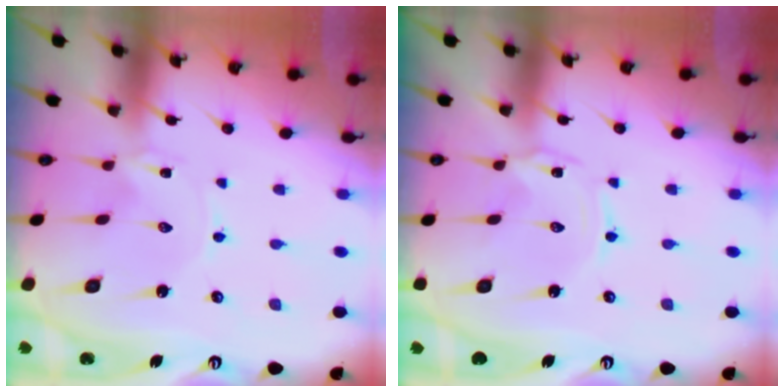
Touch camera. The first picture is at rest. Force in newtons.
{"total": 1.0, "press": 1.0, "slide": 0.1}